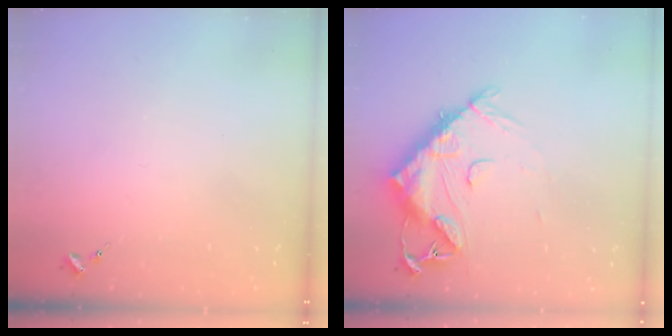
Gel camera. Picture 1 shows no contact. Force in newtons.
{"total": 14.3, "press": 14.2, "slide": 1.3}